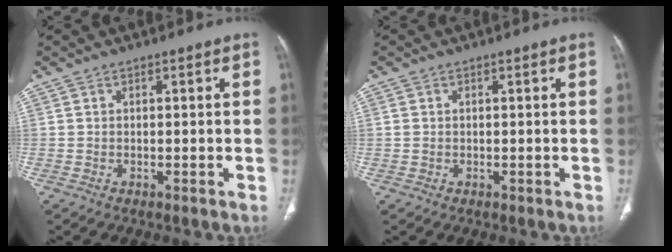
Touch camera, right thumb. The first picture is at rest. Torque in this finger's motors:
{"motor_torque": [0.06, -0.25, -0.05, 0.45, -0.02]}